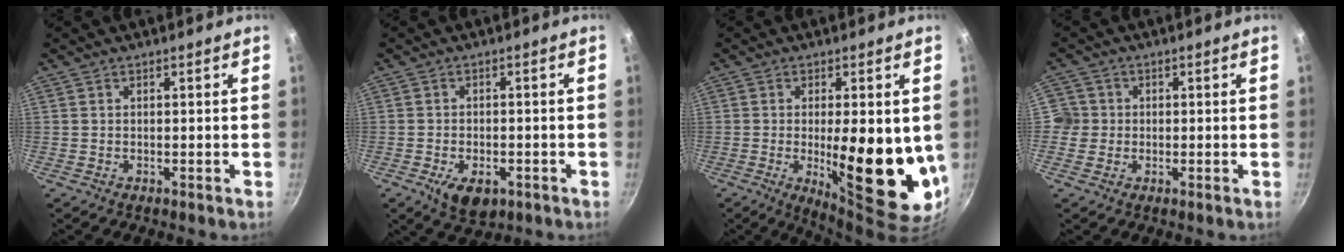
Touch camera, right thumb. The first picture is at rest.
{"total": 6.8, "force": [-2.9, 3.9, 4.8], "torque": [-0.068, 0.007, -0.037]}
{"total": 17.4, "force": [-1.0, 5.5, 16.5], "torque": [-0.219, -0.026, -0.004]}
{"total": 3.9, "force": [-0.4, 3.8, 0.6], "torque": [0.019, 0.009, -0.013]}